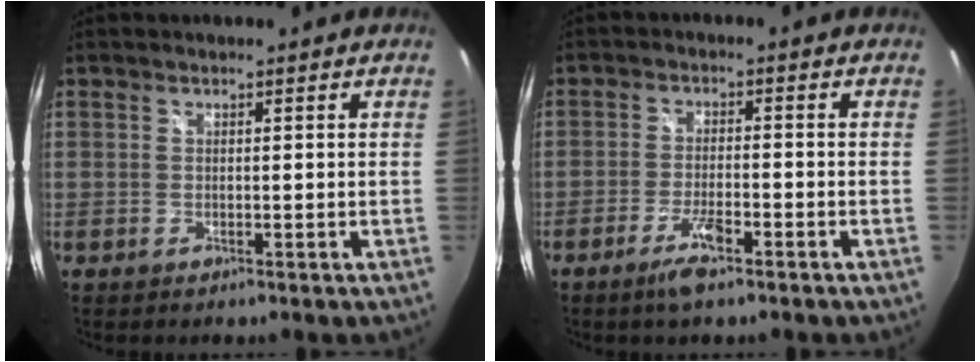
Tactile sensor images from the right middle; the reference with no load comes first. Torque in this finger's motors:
{"motor_torque": [0.72, -0.57, 0.24, 0.08]}